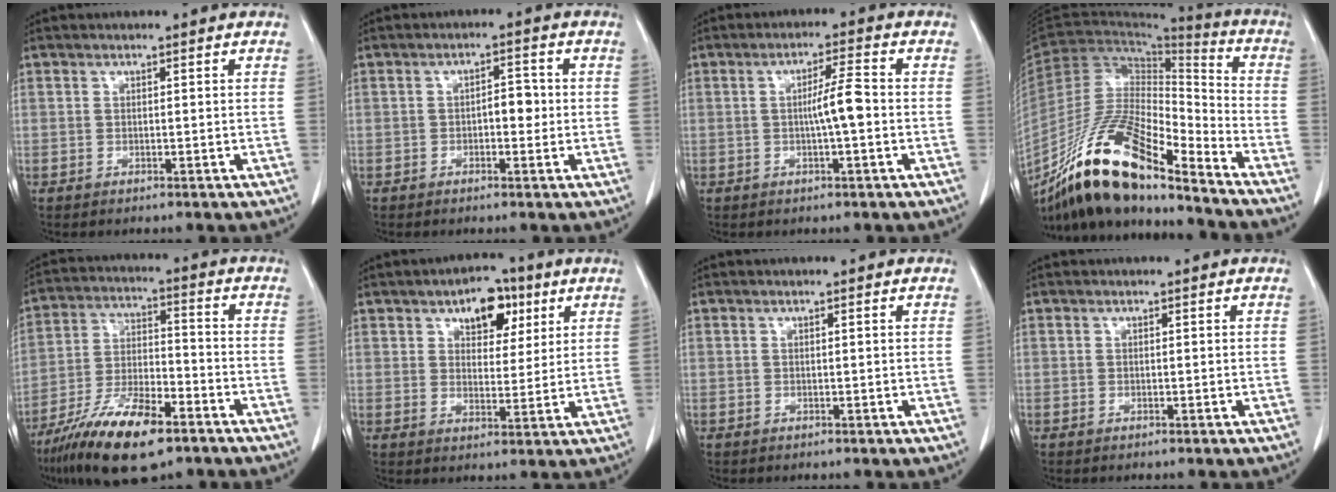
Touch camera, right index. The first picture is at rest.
{"total": 3.0, "force": [-0.2, 1.5, 2.7], "torque": [-0.033, 0.010, -0.002]}
{"total": 4.7, "force": [-0.5, 0.0, 4.7], "torque": [-0.077, 0.008, -0.006]}
{"total": 19.7, "force": [-14.7, 4.3, 12.4], "torque": [-0.240, -0.004, -0.270]}
{"total": 15.1, "force": [-9.6, 4.0, 10.9], "torque": [-0.210, -0.019, -0.173]}
{"total": 7.8, "force": [4.1, 4.3, 5.0], "torque": [-0.065, 0.015, 0.062]}
{"total": 0.0}
{"total": 0.0}